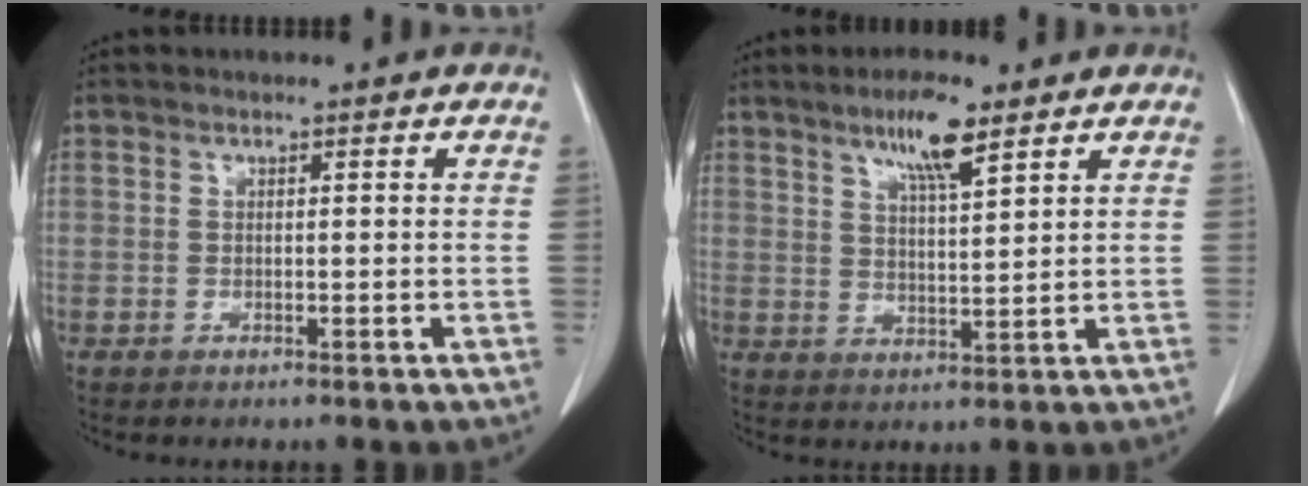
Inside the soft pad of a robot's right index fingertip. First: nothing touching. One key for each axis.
{"total": 6.9, "fx": 4.5, "fy": 0.8, "fz": 5.1, "tx": -0.094, "ty": 0.000, "tz": 0.078}